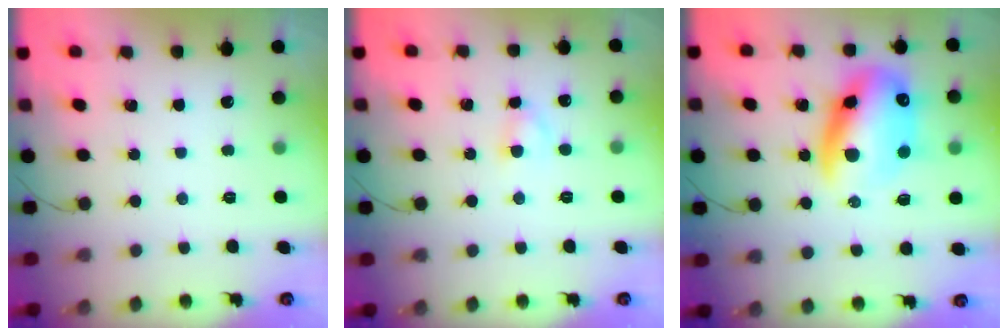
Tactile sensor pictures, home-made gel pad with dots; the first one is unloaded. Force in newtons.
{"total": 2.9, "press": 2.7, "slide": 1.2}
{"total": 17.2, "press": 16.7, "slide": 3.9}